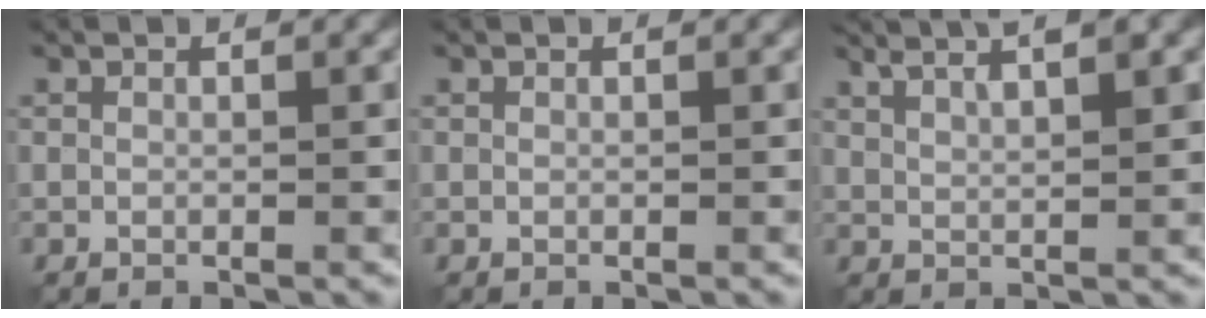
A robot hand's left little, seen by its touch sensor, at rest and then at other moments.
{"total": 0.0}
{"total": 6.1, "force": [3.8, 1.9, 4.4], "torque": [-0.054, 0.025, 0.042]}